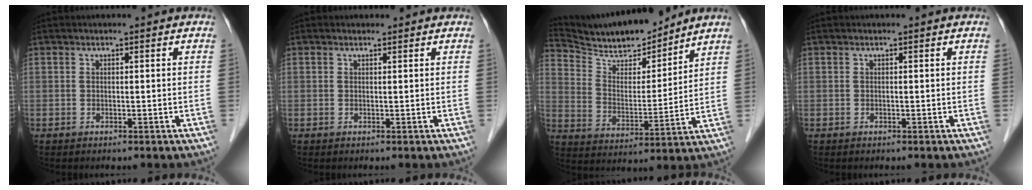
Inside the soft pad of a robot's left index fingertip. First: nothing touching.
{"total": 0.7, "force": [0.7, 0.2, 0.0], "torque": [-0.011, 0.001, 0.008]}
{"total": 13.5, "force": [12.6, 1.7, 4.6], "torque": [-0.087, -0.003, 0.225]}
{"total": 0.0}